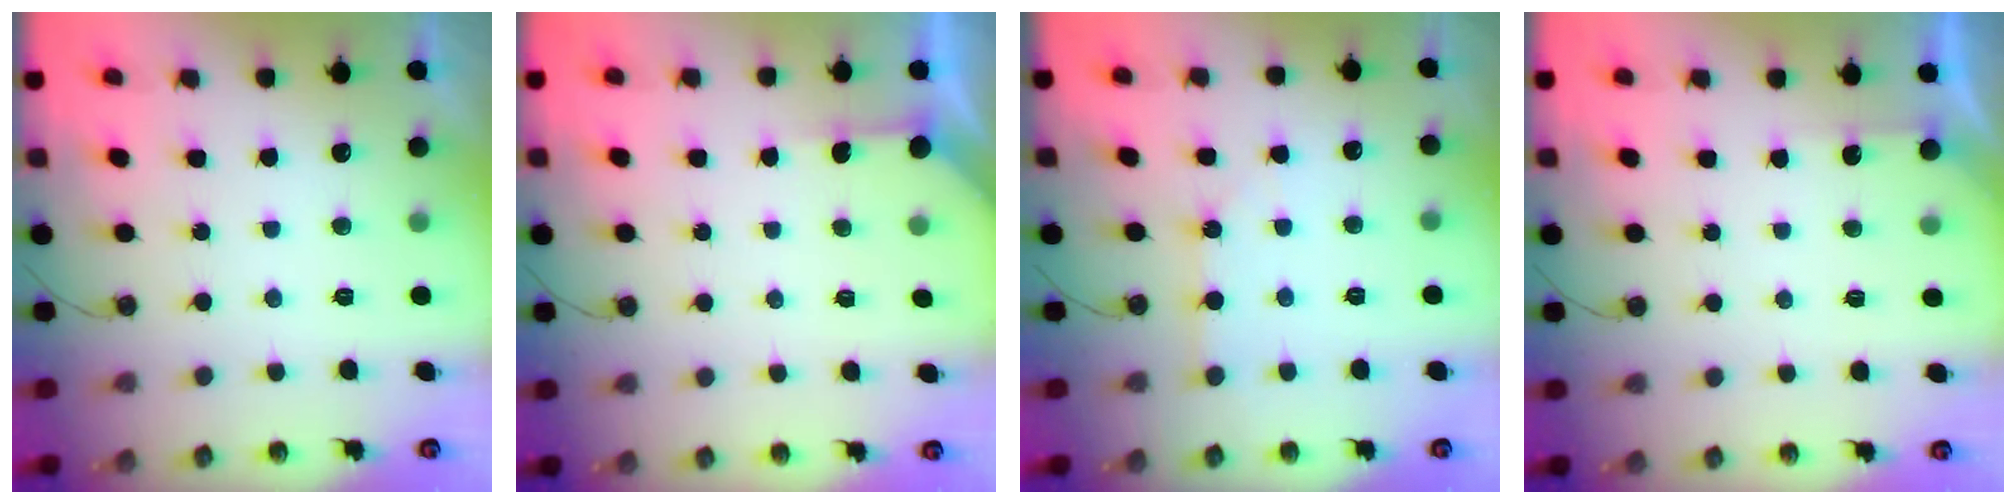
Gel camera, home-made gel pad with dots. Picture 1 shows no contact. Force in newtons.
{"total": 3.0, "press": 3.0, "slide": 0.4}
{"total": 1.7, "press": 1.7, "slide": 0.1}
{"total": 1.7, "press": 1.7, "slide": 0.3}